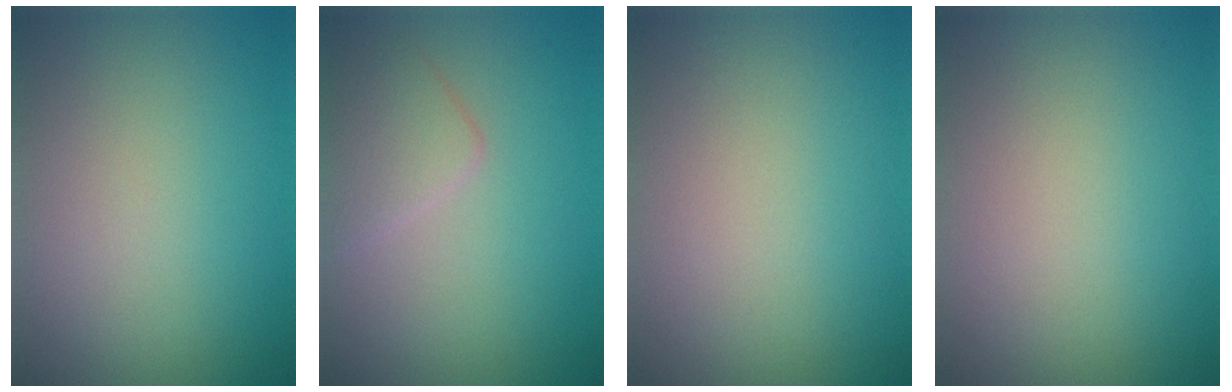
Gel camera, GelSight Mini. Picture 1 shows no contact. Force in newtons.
{"total": 2.5, "press": 2.5, "slide": 0.2}
{"total": 0.0}
{"total": 0.0}